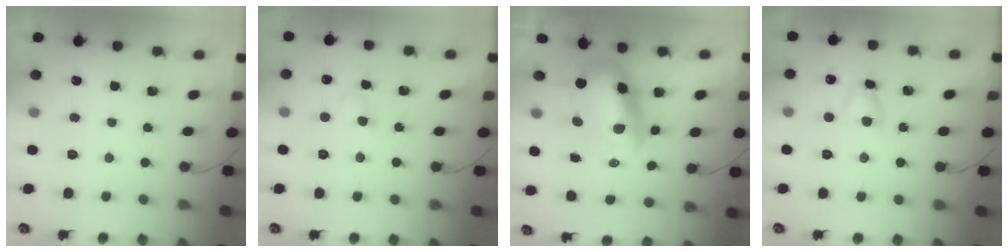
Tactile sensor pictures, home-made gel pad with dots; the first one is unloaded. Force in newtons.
{"total": 2.7, "press": 2.5, "slide": 1.1}
{"total": 8.9, "press": 8.6, "slide": 2.2}
{"total": 4.1, "press": 4.1, "slide": 0.6}